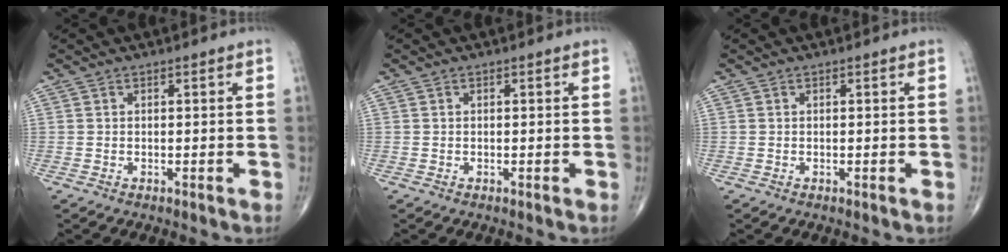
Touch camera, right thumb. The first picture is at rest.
{"total": 0.0}
{"total": 0.0}